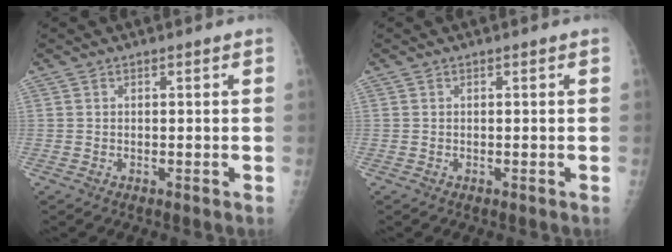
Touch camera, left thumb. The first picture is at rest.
{"total": 0.0}